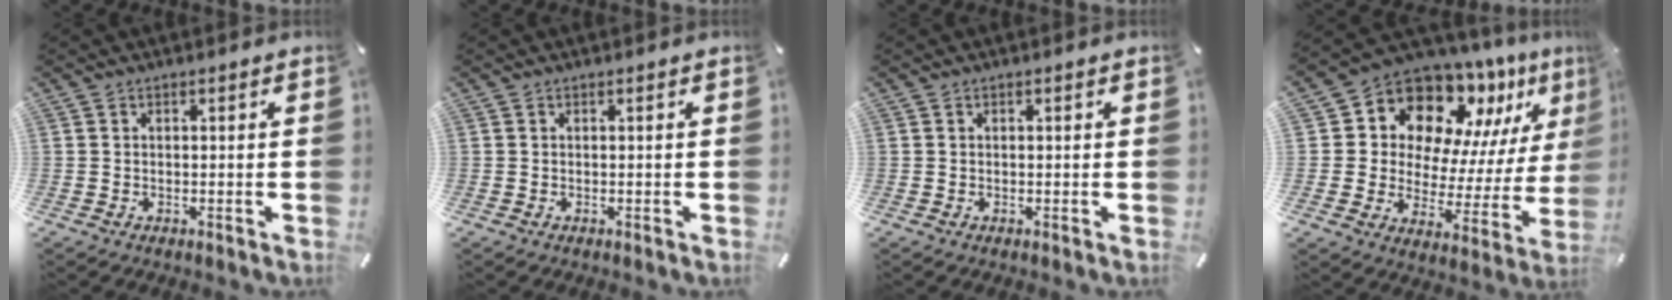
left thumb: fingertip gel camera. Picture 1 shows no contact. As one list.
[{"total": 0.0}, {"total": 0.0}, {"total": 13.9, "force": [11.4, 7.1, 3.6], "torque": [-0.068, -0.119, 0.196]}]